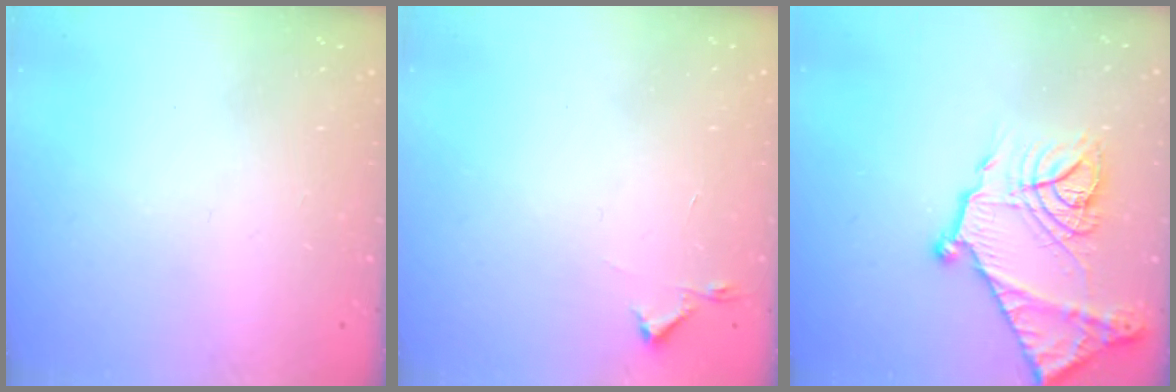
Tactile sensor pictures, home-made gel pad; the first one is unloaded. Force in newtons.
{"total": 2.7, "press": 2.6, "slide": 0.4}
{"total": 20.7, "press": 20.6, "slide": 2.0}